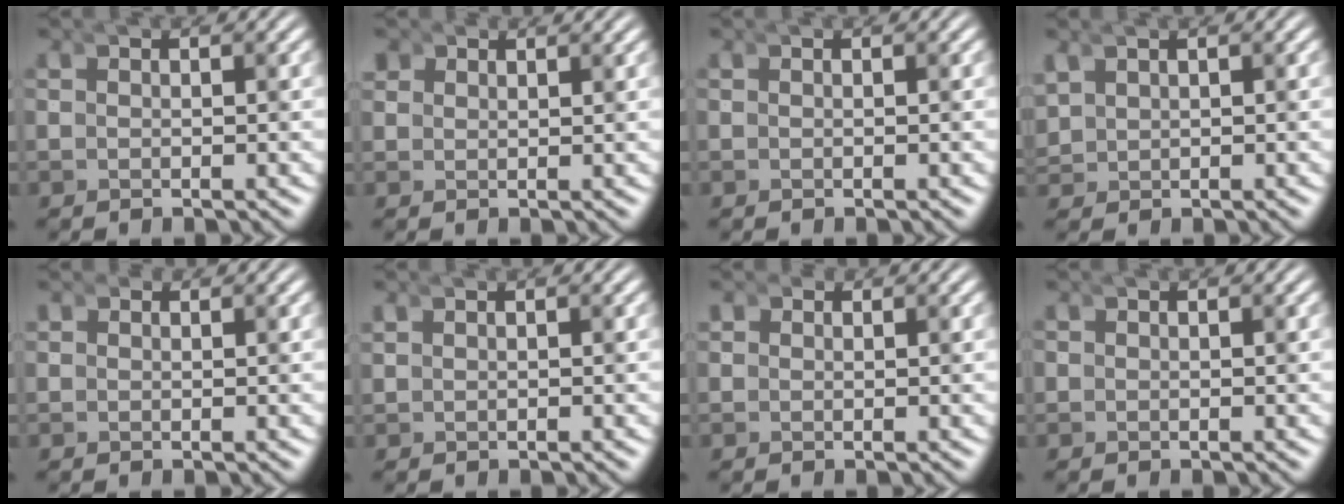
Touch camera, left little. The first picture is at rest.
{"total": 1.3, "force": [1.0, -0.3, -0.9], "torque": [-0.002, -0.011, 0.025]}
{"total": 0.0}
{"total": 1.9, "force": [0.7, 1.6, 0.6], "torque": [-0.025, -0.008, 0.019]}
{"total": 1.0, "force": [-0.1, -0.5, -0.9], "torque": [0.011, -0.007, 0.004]}
{"total": 0.5, "force": [0.3, 0.4, 0.1], "torque": [-0.007, 0.000, 0.007]}
{"total": 1.3, "force": [-0.1, -0.7, -1.1], "torque": [0.009, -0.012, 0.007]}
{"total": 0.0}